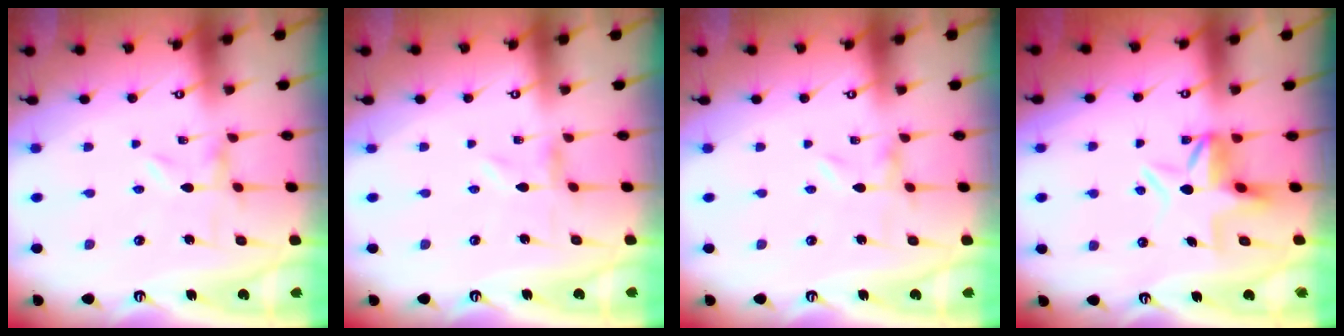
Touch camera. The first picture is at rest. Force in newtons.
{"total": 0.0}
{"total": 0.0}
{"total": 6.4, "press": 6.3, "slide": 0.5}